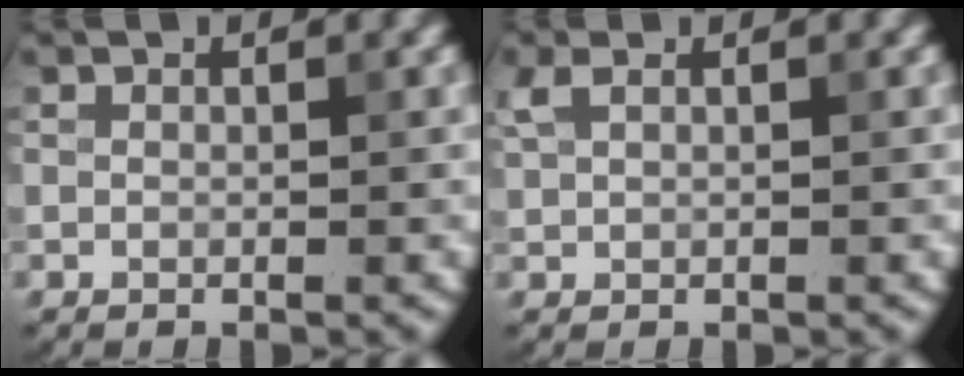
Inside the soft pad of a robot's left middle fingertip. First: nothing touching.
{"total": 1.6, "force": [0.9, 0.7, 1.1], "torque": [-0.031, 0.008, 0.018]}